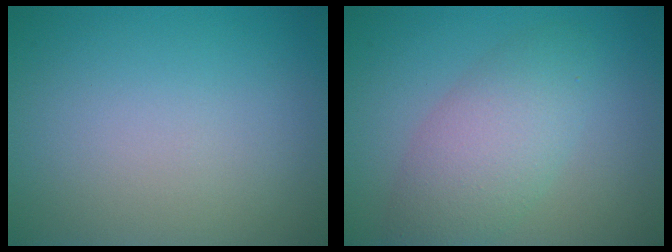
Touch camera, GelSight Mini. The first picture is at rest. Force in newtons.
{"total": 4.8, "press": 4.8, "slide": 0.0}